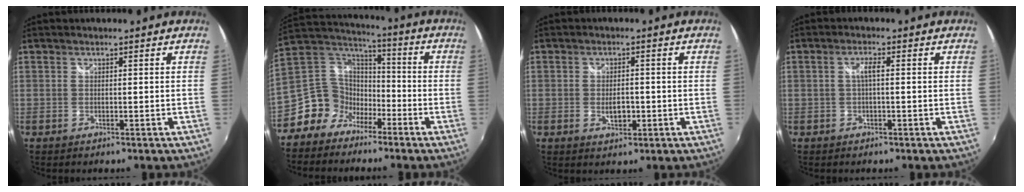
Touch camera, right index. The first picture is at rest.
{"total": 10.6, "force": [-6.3, 8.0, 3.0], "torque": [-0.085, 0.038, -0.124]}
{"total": 3.4, "force": [-0.7, 1.9, 2.7], "torque": [-0.046, -0.003, -0.011]}
{"total": 1.9, "force": [-0.1, 0.2, 1.9], "torque": [-0.037, 0.004, -0.004]}